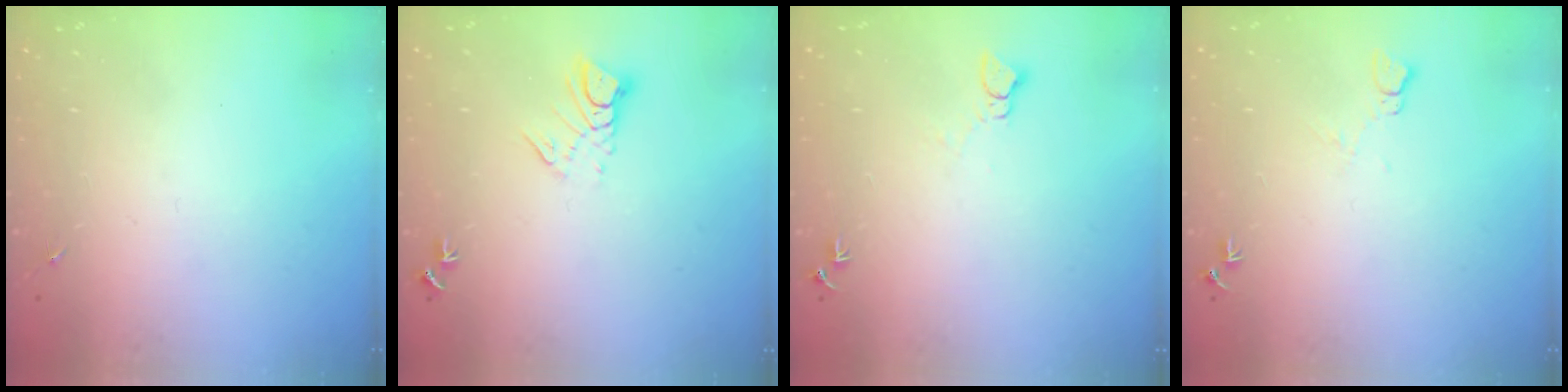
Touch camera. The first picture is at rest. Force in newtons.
{"total": 6.6, "press": 6.6, "slide": 0.7}
{"total": 4.6, "press": 4.6, "slide": 0.5}
{"total": 6.6, "press": 6.6, "slide": 0.7}